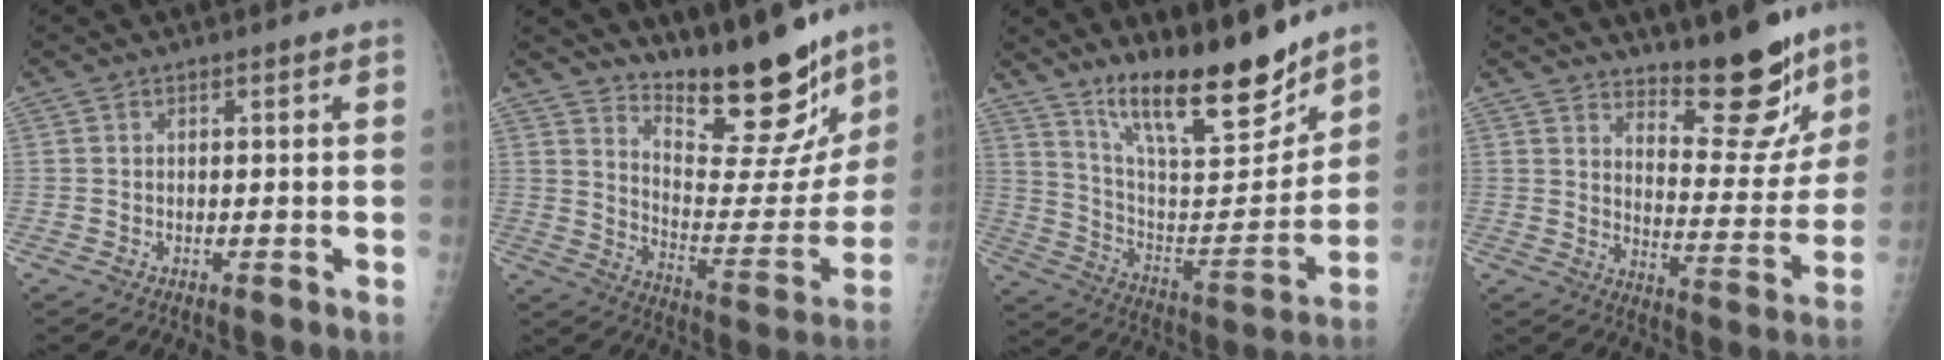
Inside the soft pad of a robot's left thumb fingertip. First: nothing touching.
{"total": 21.0, "force": [17.2, 6.1, 10.3], "torque": [-0.105, -0.126, 0.252]}
{"total": 20.2, "force": [15.6, 5.0, 11.9], "torque": [-0.154, -0.100, 0.269]}
{"total": 14.4, "force": [11.5, 4.6, 7.4], "torque": [-0.053, -0.105, 0.172]}